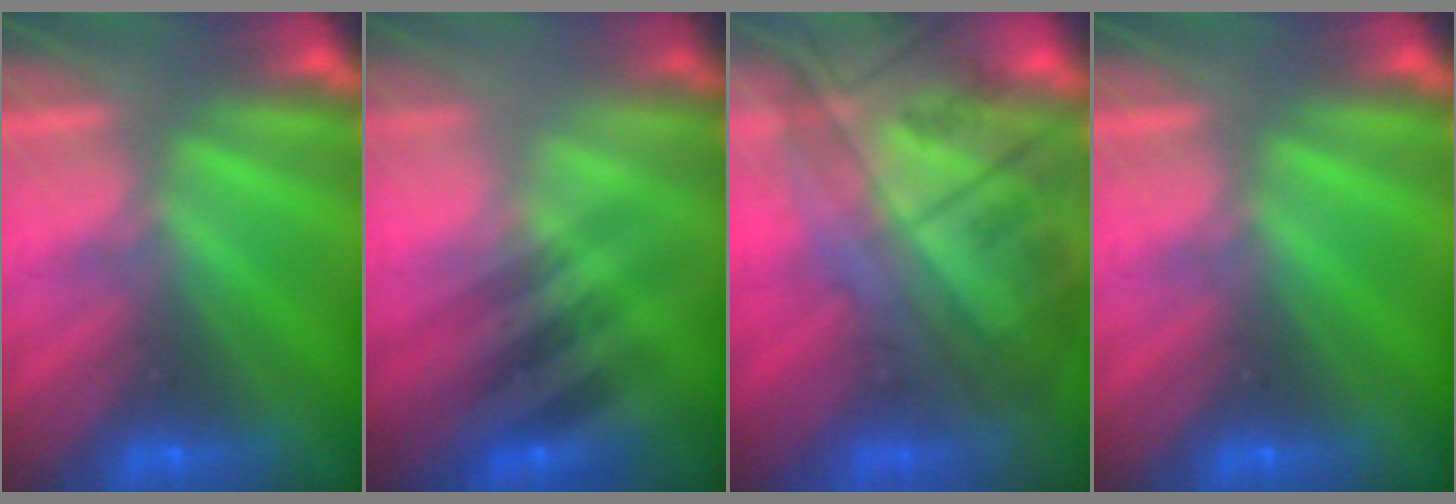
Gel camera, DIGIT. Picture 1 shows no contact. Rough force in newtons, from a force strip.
{"total": 2.3}
{"total": 7.3}
{"total": 0.0}